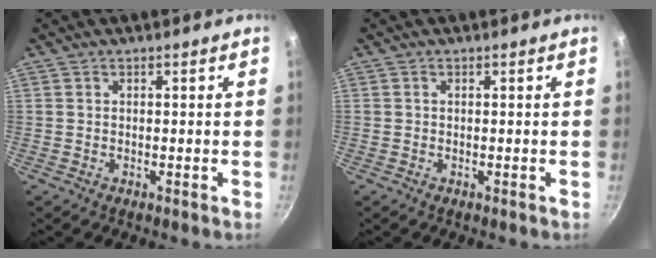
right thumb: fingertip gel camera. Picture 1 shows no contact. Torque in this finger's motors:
{"motor_torque": [-0.20, -0.56, 0.07, 0.72, -0.04]}